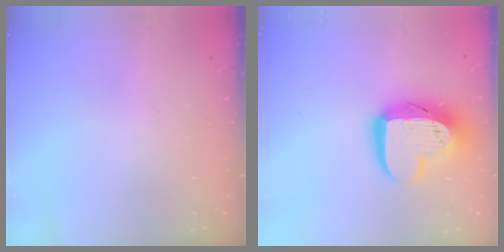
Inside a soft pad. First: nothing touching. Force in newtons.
{"total": 17.0, "press": 17.0, "slide": 1.3}